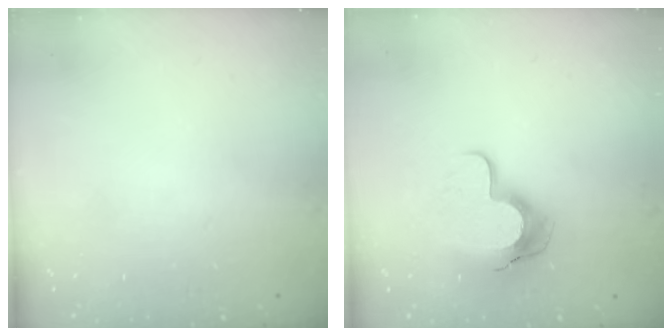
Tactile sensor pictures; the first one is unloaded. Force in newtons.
{"total": 12.6, "press": 12.5, "slide": 1.1}